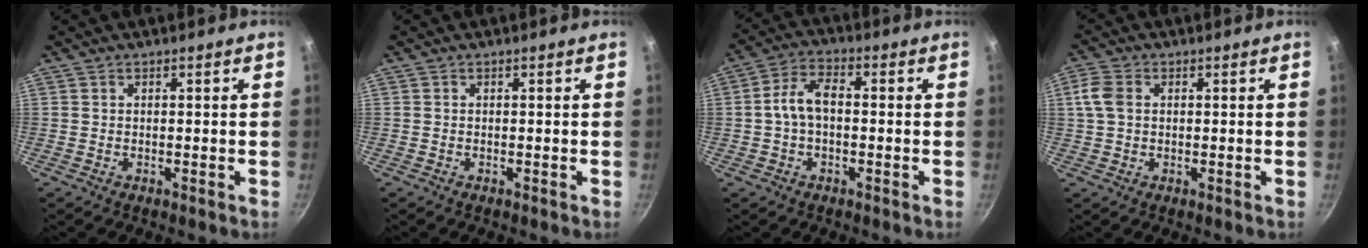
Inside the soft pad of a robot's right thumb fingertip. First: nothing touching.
{"total": 0.0}
{"total": 6.8, "force": [-0.4, 4.2, 5.3], "torque": [-0.095, 0.030, -0.014]}
{"total": 4.6, "force": [0.8, 3.4, 3.1], "torque": [-0.062, 0.009, 0.011]}